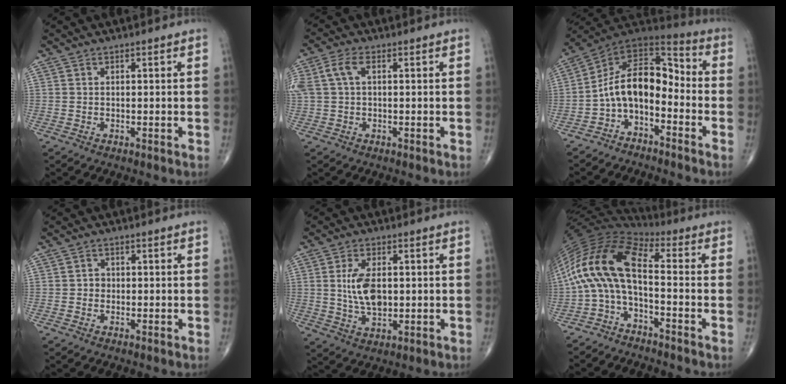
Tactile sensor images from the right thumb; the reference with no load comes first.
{"total": 5.7, "force": [1.3, 3.1, 4.6], "torque": [-0.124, 0.025, 0.028]}
{"total": 12.3, "force": [-3.8, 7.2, 9.2], "torque": [-0.132, 0.096, -0.081]}
{"total": 1.4, "force": [-0.2, 1.3, 0.5], "torque": [0.000, 0.005, -0.007]}
{"total": 7.9, "force": [0.8, 4.2, 6.6], "torque": [-0.118, -0.007, 0.020]}
{"total": 14.3, "force": [-3.0, 5.9, 12.8], "torque": [-0.256, 0.073, -0.071]}